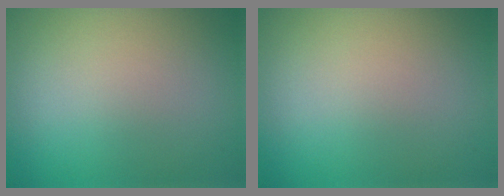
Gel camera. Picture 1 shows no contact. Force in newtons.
{"total": 0.0}